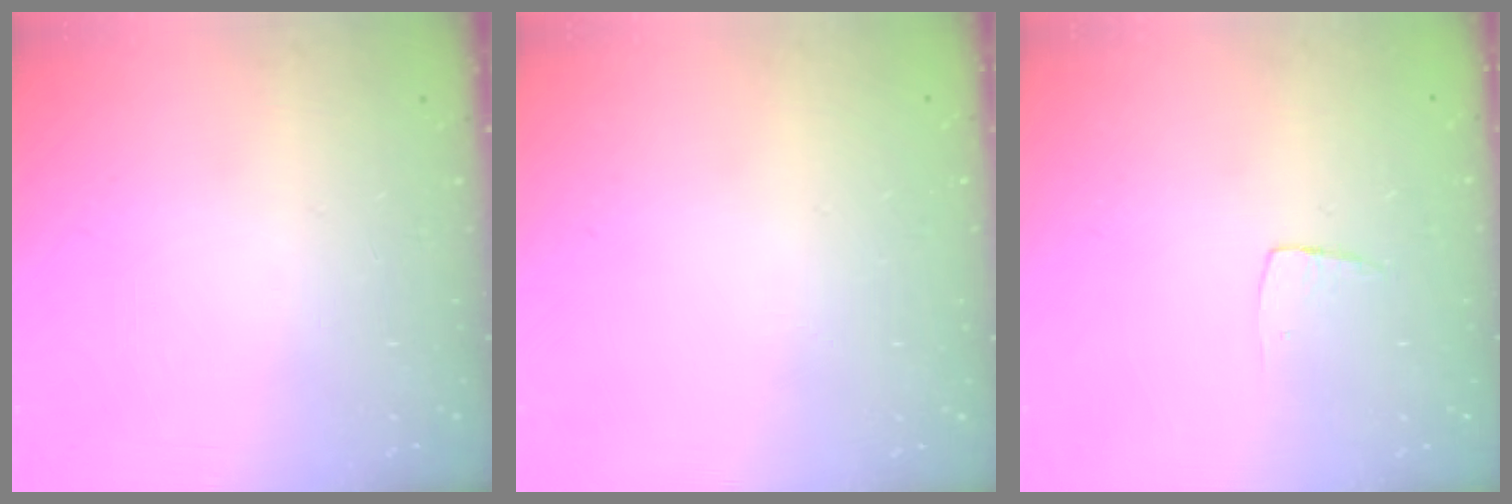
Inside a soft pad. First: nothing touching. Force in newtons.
{"total": 0.0}
{"total": 3.8, "press": 3.7, "slide": 0.3}